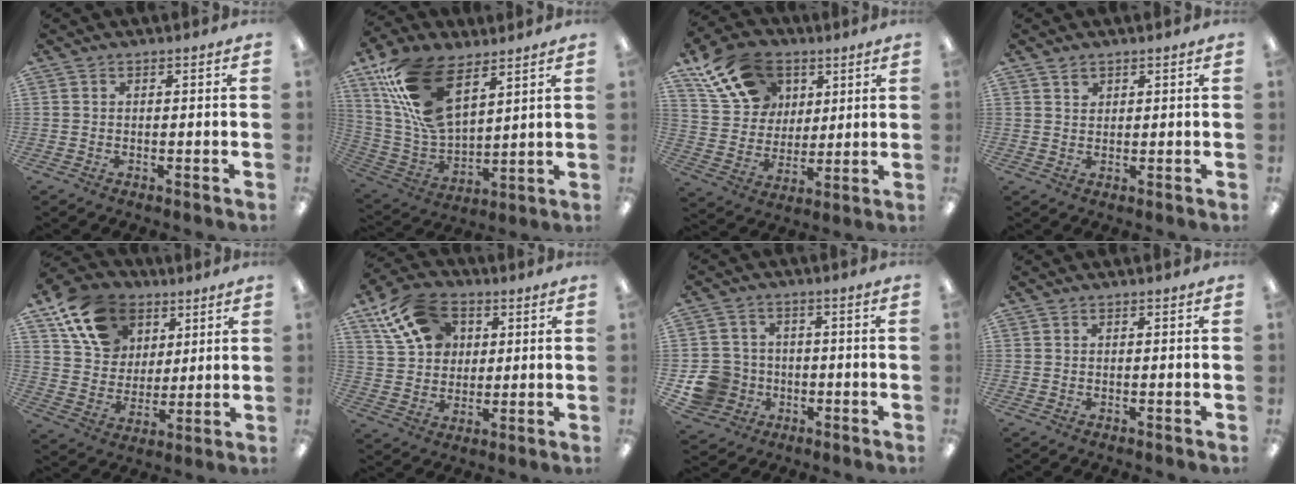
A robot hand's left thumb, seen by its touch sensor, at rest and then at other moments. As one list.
[{"total": 21.6, "force": [10.9, 11.9, 14.3], "torque": [-0.306, -0.033, 0.201]}, {"total": 18.6, "force": [10.4, 13.2, 8.0], "torque": [-0.149, -0.039, 0.202]}, {"total": 1.9, "force": [1.4, 1.1, 0.5], "torque": [-0.004, -0.005, 0.026]}, {"total": 16.9, "force": [9.6, 12.1, 6.8], "torque": [-0.128, -0.038, 0.189]}, {"total": 15.6, "force": [7.8, 11.2, 7.5], "torque": [-0.136, -0.019, 0.152]}, {"total": 9.9, "force": [-2.9, 9.0, 2.7], "torque": [-0.075, 0.030, -0.044]}, {"total": 0.0}]